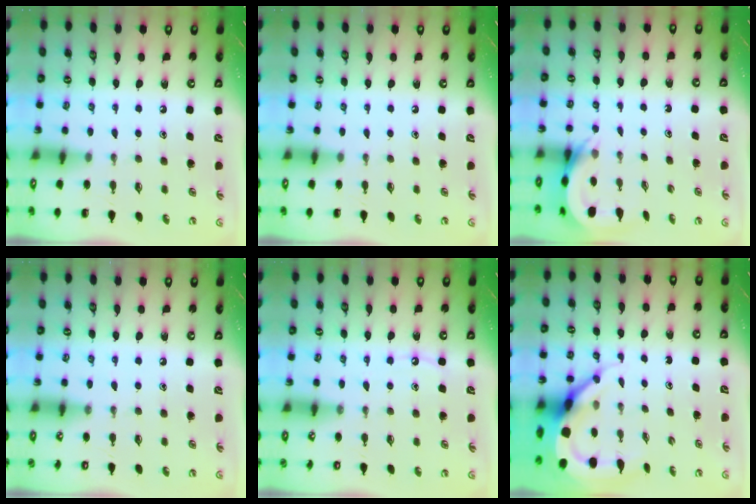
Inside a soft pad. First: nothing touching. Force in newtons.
{"total": 0.0}
{"total": 5.3, "press": 5.3, "slide": 0.3}
{"total": 3.5, "press": 3.5, "slide": 0.4}
{"total": 5.3, "press": 5.2, "slide": 0.7}
{"total": 9.2, "press": 9.1, "slide": 1.2}